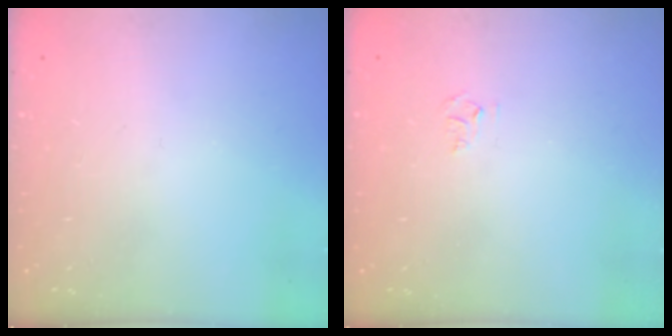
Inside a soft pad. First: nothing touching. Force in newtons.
{"total": 3.8, "press": 3.8, "slide": 0.4}